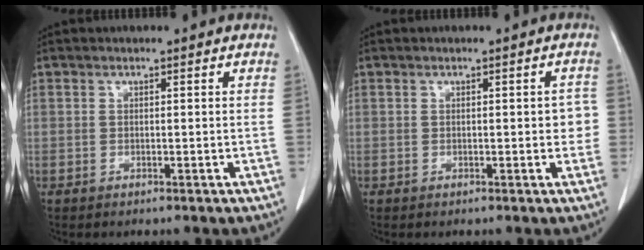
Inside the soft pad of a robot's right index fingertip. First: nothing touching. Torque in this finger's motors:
{"motor_torque": [0.28, -0.17, 0.08, 0.03]}